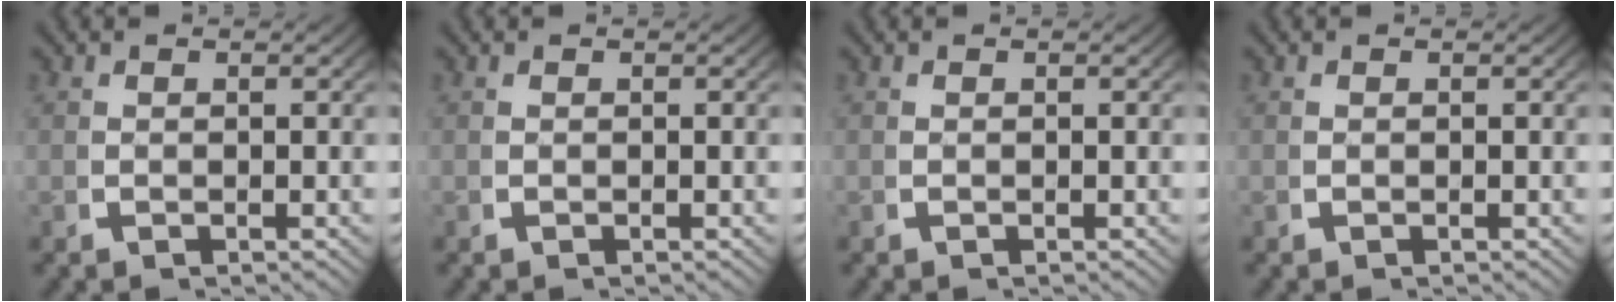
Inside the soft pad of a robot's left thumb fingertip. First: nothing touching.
{"total": 0.0}
{"total": 0.0}
{"total": 0.0}